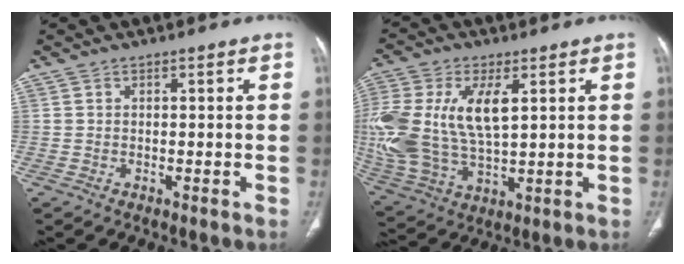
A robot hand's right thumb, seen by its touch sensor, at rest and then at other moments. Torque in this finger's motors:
{"motor_torque": [1.40, 3.61, 1.71, 0.60, 0.26]}